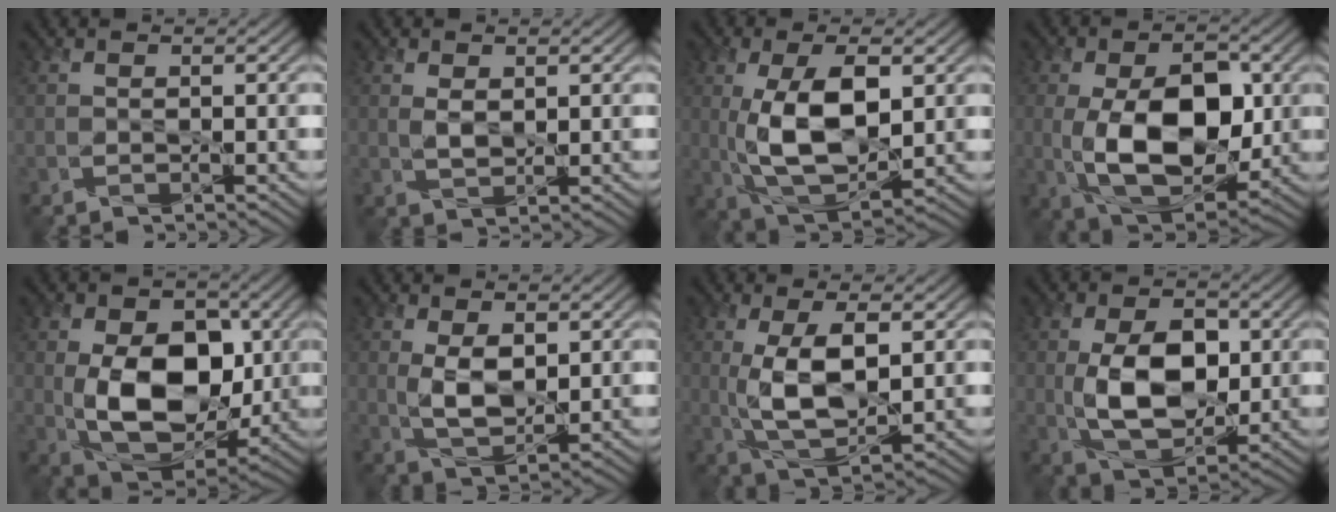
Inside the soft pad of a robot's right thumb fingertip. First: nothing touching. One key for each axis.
{"total": 2.1, "fx": 0.6, "fy": 1.2, "fz": 1.6, "tx": -0.040, "ty": -0.003, "tz": 0.016}
{"total": 10.9, "fx": 0.7, "fy": 5.2, "fz": 9.6, "tx": -0.201, "ty": -0.002, "tz": 0.022}
{"total": 14.1, "fx": -0.9, "fy": 8.1, "fz": 11.4, "tx": -0.209, "ty": -0.001, "tz": -0.014}
{"total": 13.5, "fx": -0.1, "fy": 8.8, "fz": 10.3, "tx": -0.177, "ty": 0.000, "tz": 0.001}
{"total": 5.5, "fx": 0.8, "fy": 2.9, "fz": 4.6, "tx": -0.102, "ty": -0.005, "tz": 0.022}
{"total": 8.6, "fx": 0.7, "fy": 3.7, "fz": 7.7, "tx": -0.161, "ty": 0.002, "tz": 0.017}
{"total": 10.3, "fx": 0.0, "fy": 6.2, "fz": 8.2, "tx": -0.158, "ty": -0.003, "tz": 0.003}